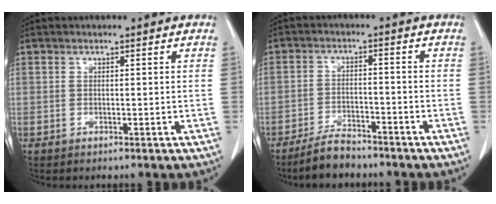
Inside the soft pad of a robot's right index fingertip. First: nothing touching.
{"total": 5.4, "force": [-4.8, 1.5, 1.9], "torque": [-0.040, -0.007, -0.085]}